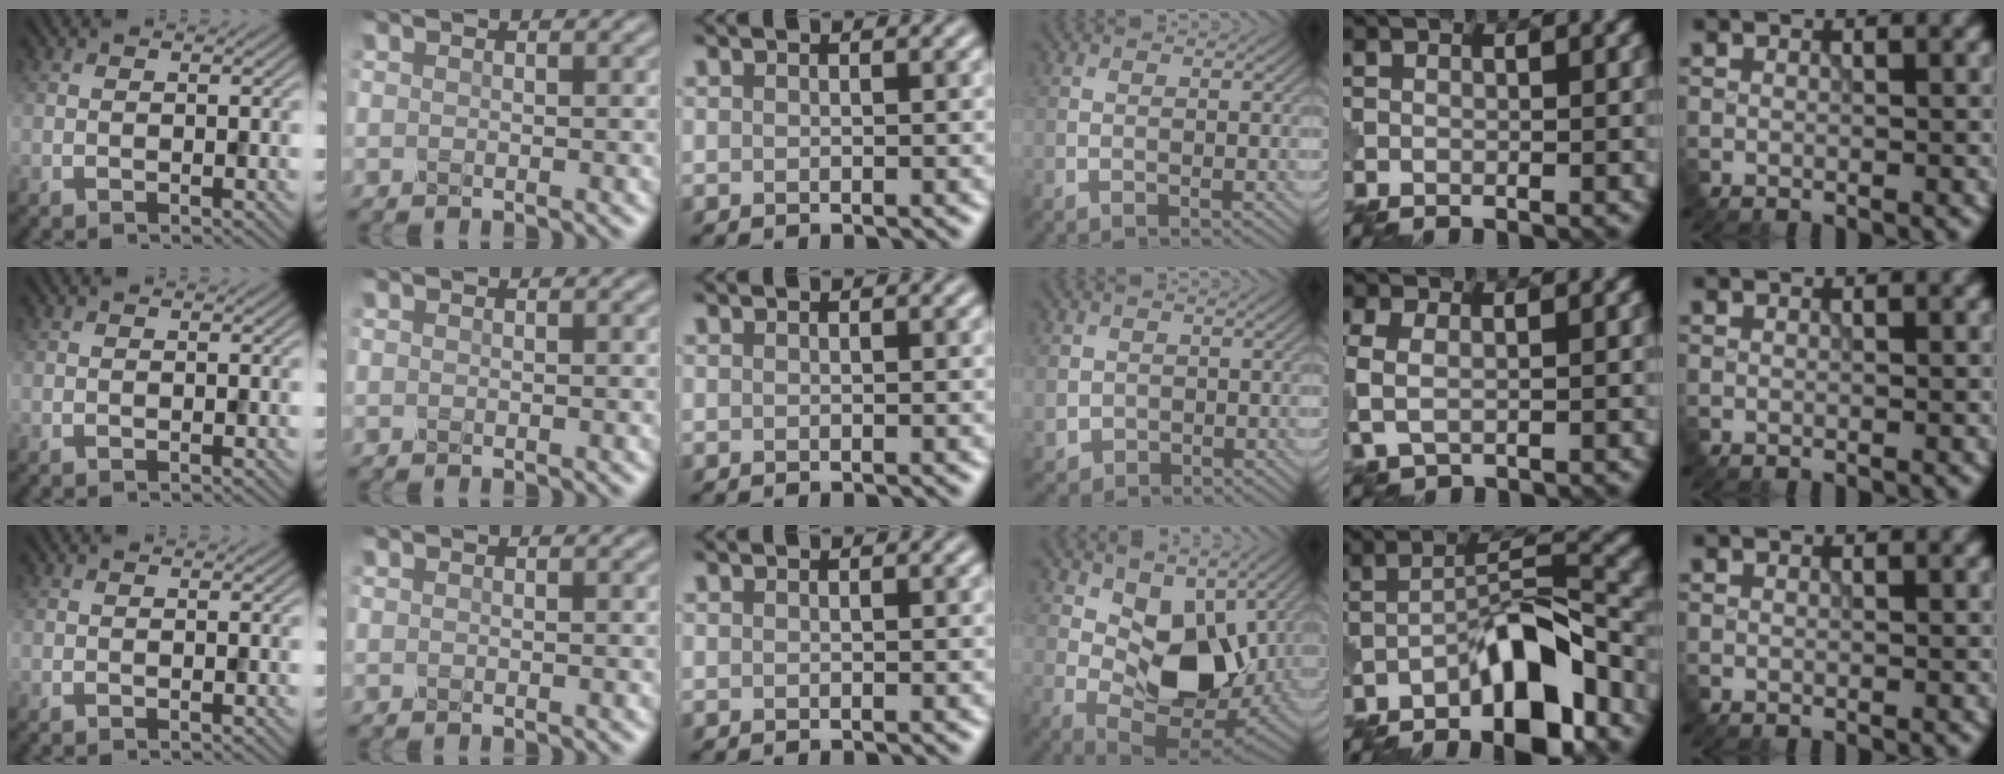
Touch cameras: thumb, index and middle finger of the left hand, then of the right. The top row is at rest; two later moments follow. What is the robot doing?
{"motion": "insert", "object": "pin"}